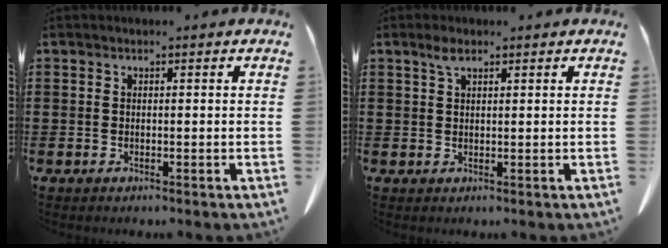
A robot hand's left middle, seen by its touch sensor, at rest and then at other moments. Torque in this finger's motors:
{"motor_torque": [0.85, 0.61, 0.05, 0.05]}